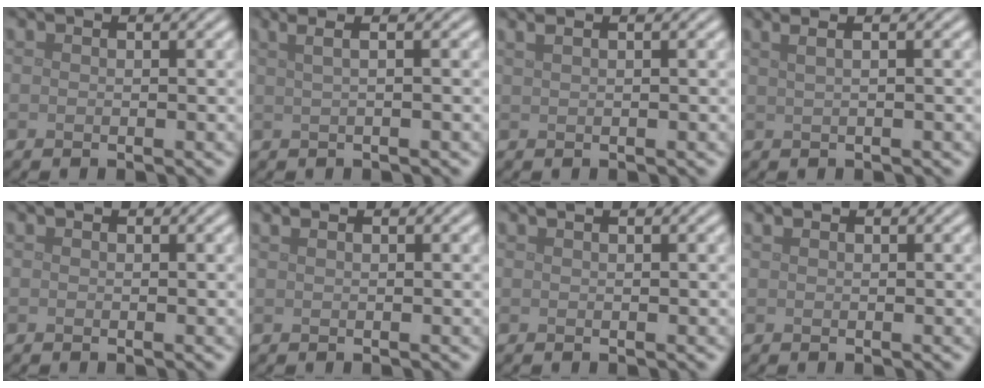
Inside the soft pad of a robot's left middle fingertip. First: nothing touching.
{"total": 4.5, "force": [2.1, 2.2, 3.3], "torque": [-0.030, 0.029, 0.001]}
{"total": 2.6, "force": [1.5, 1.2, 1.7], "torque": [-0.017, 0.008, 0.001]}
{"total": 4.8, "force": [2.4, 2.4, 3.3], "torque": [-0.028, 0.038, 0.002]}
{"total": 0.0}
{"total": 1.5, "force": [0.9, 0.7, 1.0], "torque": [-0.010, -0.001, 0.003]}
{"total": 0.9, "force": [0.6, 0.3, 0.6], "torque": [-0.005, 0.001, 0.003]}
{"total": 0.6, "force": [0.5, 0.1, 0.3], "torque": [-0.007, 0.004, 0.007]}